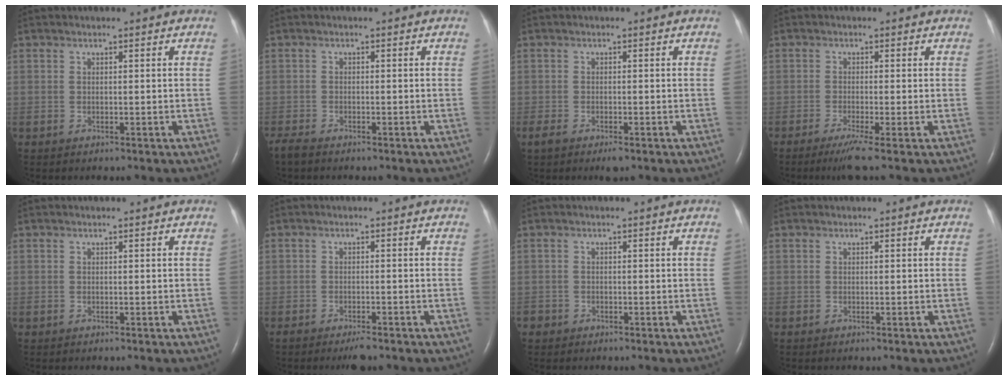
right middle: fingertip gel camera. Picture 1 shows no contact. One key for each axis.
{"total": 2.2, "fx": -1.9, "fy": 0.5, "fz": 1.0, "tx": -0.022, "ty": -0.005, "tz": -0.033}
{"total": 3.4, "fx": -2.3, "fy": 1.1, "fz": 2.3, "tx": -0.047, "ty": -0.010, "tz": -0.035}
{"total": 3.5, "fx": -2.3, "fy": -0.7, "fz": 2.6, "tx": -0.052, "ty": -0.013, "tz": -0.045}
{"total": 0.0}
{"total": 2.8, "fx": -2.2, "fy": 0.6, "fz": 1.6, "tx": -0.026, "ty": -0.005, "tz": -0.031}
{"total": 1.4, "fx": -1.0, "fy": 1.0, "fz": 0.1, "tx": -0.007, "ty": 0.003, "tz": -0.019}
{"total": 0.0}